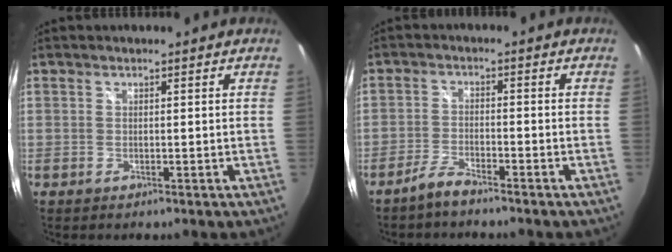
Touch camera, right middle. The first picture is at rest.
{"total": 3.5, "force": [-3.1, 0.3, 1.6], "torque": [-0.050, 0.002, -0.062]}